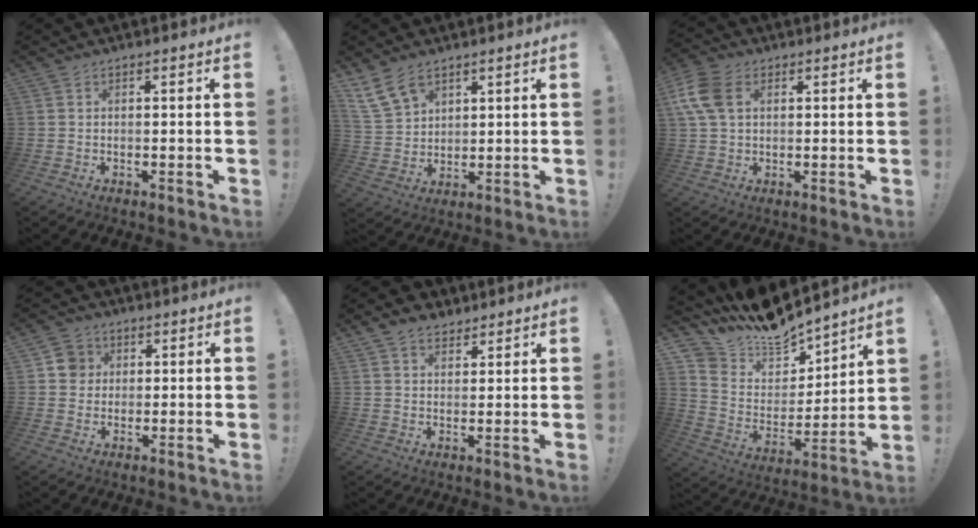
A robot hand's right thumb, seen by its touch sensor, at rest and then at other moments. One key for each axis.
{"total": 9.8, "fx": 6.6, "fy": 6.0, "fz": 4.1, "tx": -0.080, "ty": -0.028, "tz": 0.135}
{"total": 10.1, "fx": 2.9, "fy": 6.9, "fz": 6.8, "tx": -0.148, "ty": 0.005, "tz": 0.058}
{"total": 6.1, "fx": 1.4, "fy": 5.8, "fz": 1.6, "tx": -0.017, "ty": 0.004, "tz": 0.029}
{"total": 5.2, "fx": 3.7, "fy": 3.4, "fz": 1.5, "tx": -0.024, "ty": -0.016, "tz": 0.070}
{"total": 12.2, "fx": 11.8, "fy": 3.3, "fz": 0.6, "tx": -0.039, "ty": -0.114, "tz": 0.210}